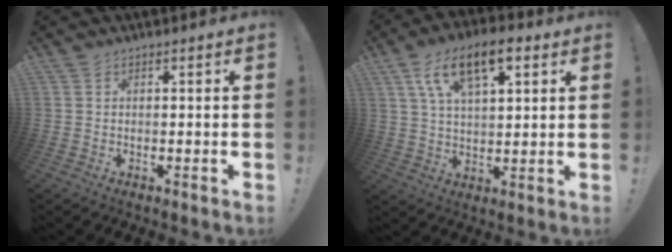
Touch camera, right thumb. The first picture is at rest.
{"total": 13.7, "force": [6.8, 6.3, 10.1], "torque": [-0.171, -0.011, 0.121]}